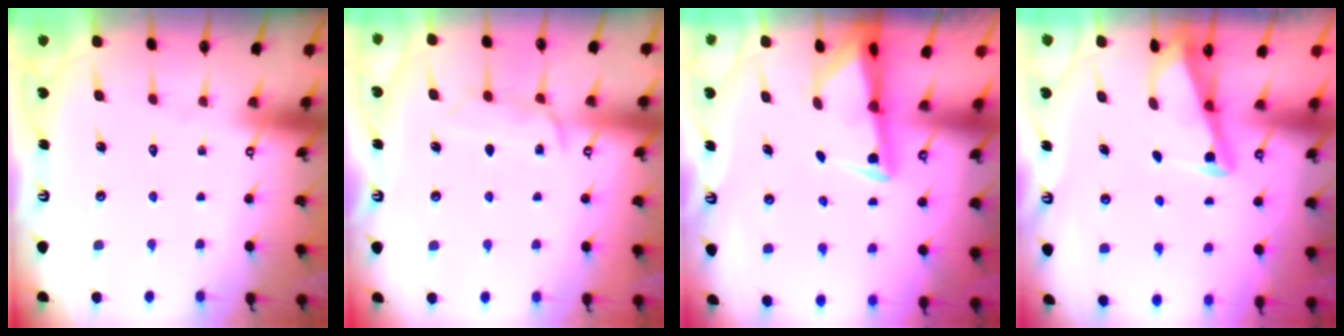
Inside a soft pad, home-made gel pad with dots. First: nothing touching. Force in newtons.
{"total": 8.8, "press": 8.7, "slide": 1.0}
{"total": 3.0, "press": 2.9, "slide": 0.6}
{"total": 2.7, "press": 2.7, "slide": 0.4}